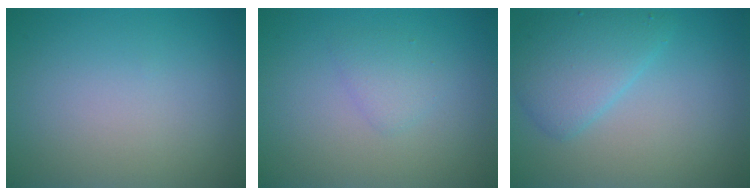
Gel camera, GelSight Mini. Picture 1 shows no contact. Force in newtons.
{"total": 1.4, "press": 1.4, "slide": 0.0}
{"total": 3.8, "press": 3.8, "slide": 0.2}